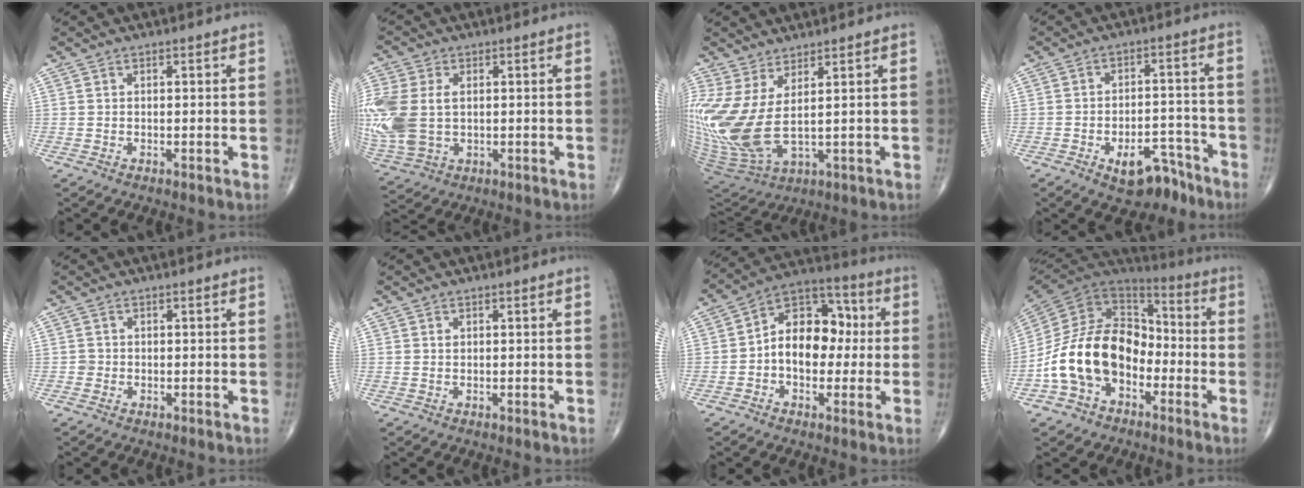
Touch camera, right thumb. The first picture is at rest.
{"total": 15.6, "force": [0.6, 10.5, 11.5], "torque": [-0.316, -0.001, 0.026]}
{"total": 14.9, "force": [2.8, 5.8, 13.4], "torque": [-0.324, -0.036, 0.075]}
{"total": 9.1, "force": [-5.8, 4.8, 5.1], "torque": [-0.047, 0.048, -0.081]}
{"total": 0.9, "force": [-0.2, 0.8, 0.1], "torque": [0.001, 0.004, -0.004]}
{"total": 0.6, "force": [0.2, 0.5, 0.4], "torque": [-0.008, 0.000, 0.006]}
{"total": 13.6, "force": [-0.1, 9.2, 9.9], "torque": [-0.122, 0.041, -0.012]}
{"total": 19.0, "force": [-5.5, 13.3, 12.4], "torque": [-0.209, 0.066, -0.104]}